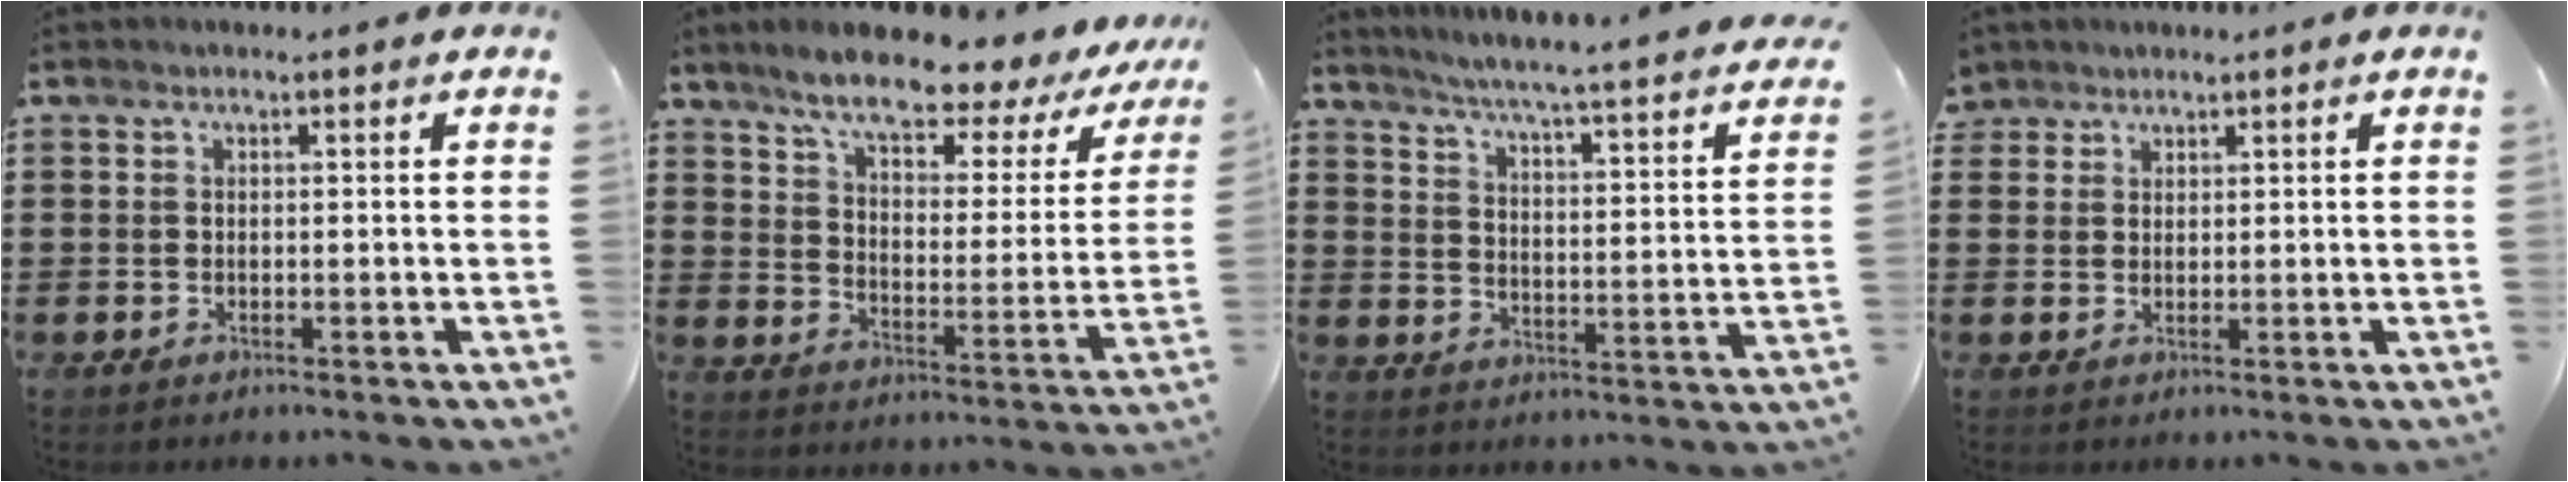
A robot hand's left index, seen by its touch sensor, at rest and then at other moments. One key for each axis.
{"total": 8.6, "fx": 7.0, "fy": 1.3, "fz": 4.9, "tx": -0.110, "ty": -0.042, "tz": 0.109}
{"total": 4.2, "fx": 3.7, "fy": -0.9, "fz": 1.8, "tx": -0.055, "ty": -0.042, "tz": 0.049}
{"total": 2.3, "fx": 1.8, "fy": 1.4, "fz": -0.1, "tx": -0.007, "ty": 0.008, "tz": 0.036}